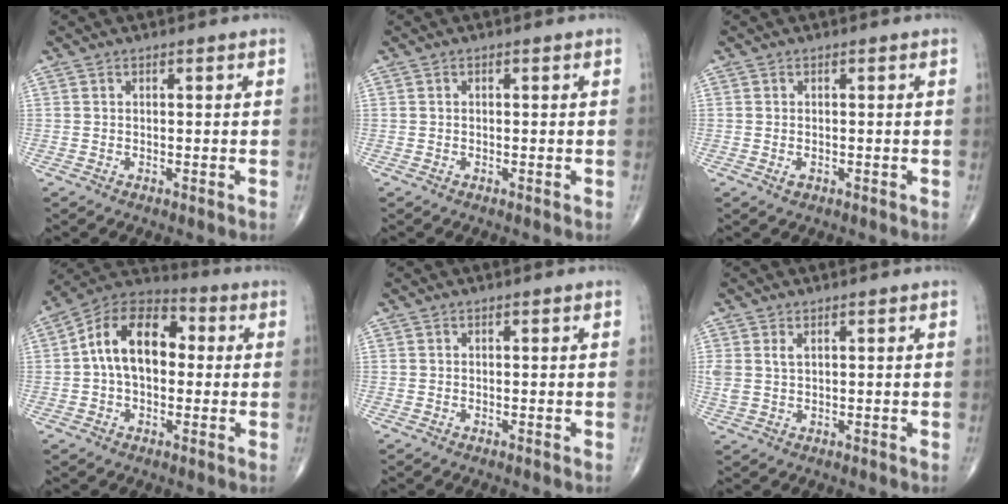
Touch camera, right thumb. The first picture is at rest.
{"total": 0.0}
{"total": 1.0, "force": [-0.4, 0.7, 0.7], "torque": [-0.008, 0.001, -0.005]}
{"total": 14.4, "force": [1.2, 9.1, 11.1], "torque": [-0.167, 0.036, 0.005]}
{"total": 0.0}
{"total": 2.6, "force": [1.1, 1.4, 1.9], "torque": [-0.048, 0.006, 0.030]}